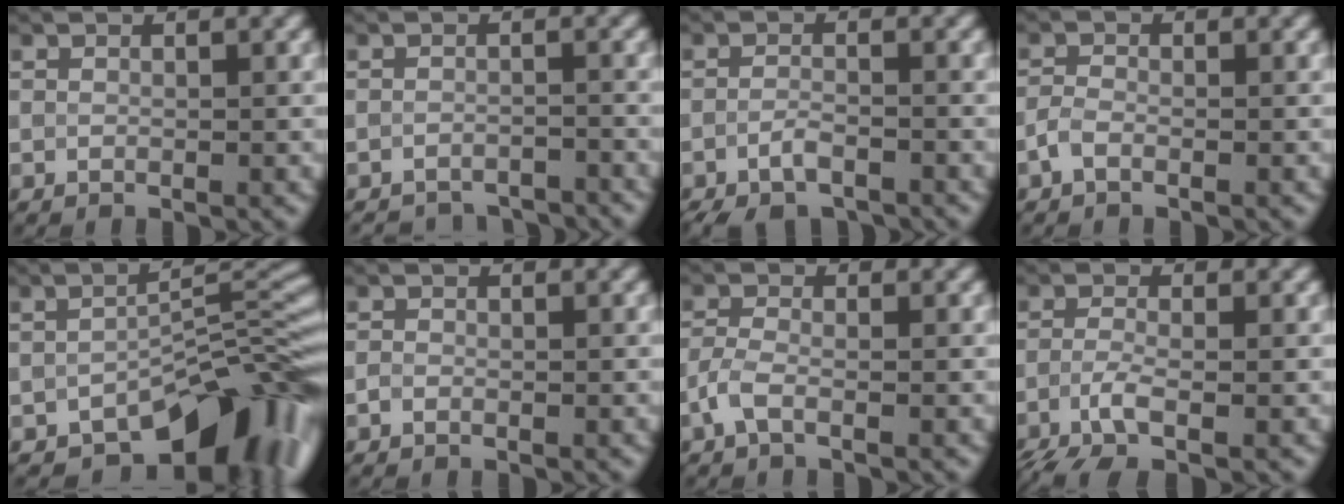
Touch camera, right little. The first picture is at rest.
{"total": 3.5, "force": [-3.5, 0.6, 0.4], "torque": [0.001, -0.006, -0.050]}
{"total": 3.4, "force": [-2.4, 1.2, 2.0], "torque": [-0.040, -0.006, -0.047]}
{"total": 1.3, "force": [-0.8, 0.6, 0.8], "torque": [-0.021, 0.001, -0.022]}
{"total": 10.8, "force": [-6.5, 4.6, 7.4], "torque": [-0.080, -0.002, -0.112]}
{"total": 0.6, "force": [-0.4, 0.3, 0.2], "torque": [-0.004, -0.002, -0.009]}
{"total": 1.8, "force": [-1.0, 0.6, 1.4], "torque": [-0.032, 0.001, -0.026]}
{"total": 3.5, "force": [-1.8, 1.0, 2.9], "torque": [-0.066, -0.011, -0.043]}